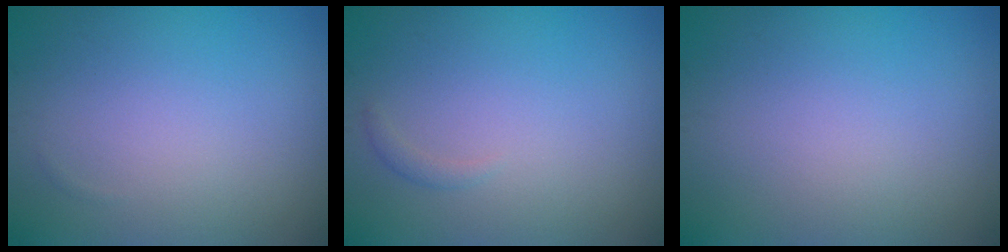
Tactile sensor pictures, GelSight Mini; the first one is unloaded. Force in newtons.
{"total": 0.6, "press": 0.6, "slide": 0.0}
{"total": 0.0}